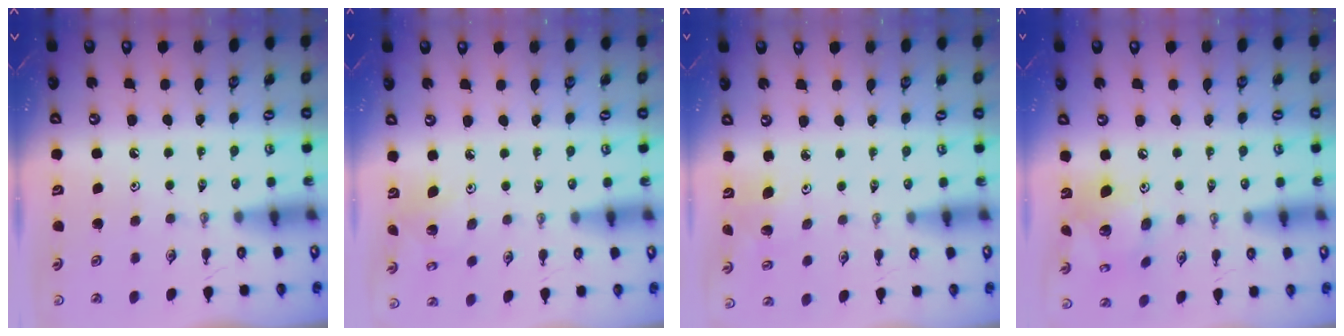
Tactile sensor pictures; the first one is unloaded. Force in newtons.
{"total": 2.9, "press": 2.9, "slide": 0.2}
{"total": 3.9, "press": 3.6, "slide": 1.5}
{"total": 13.7, "press": 13.7, "slide": 1.4}